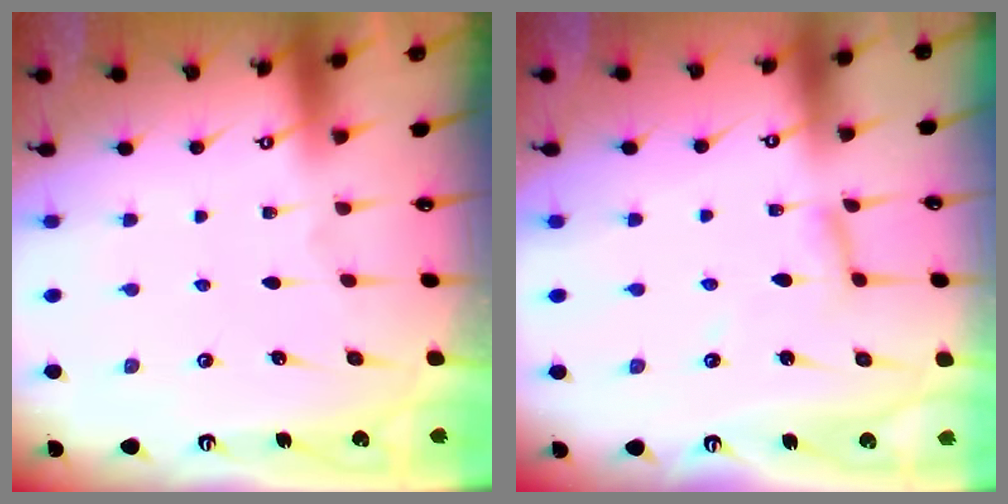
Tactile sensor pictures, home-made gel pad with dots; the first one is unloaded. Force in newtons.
{"total": 4.5, "press": 4.5, "slide": 0.4}